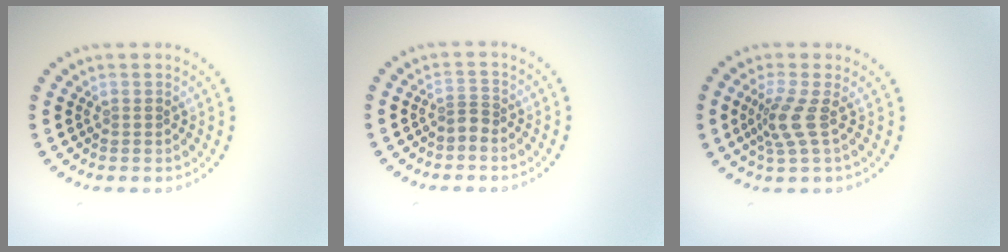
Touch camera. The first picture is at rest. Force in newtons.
{"total": 1.0, "press": 0.6, "slide": 0.8}
{"total": 2.6, "press": 1.8, "slide": 1.9}